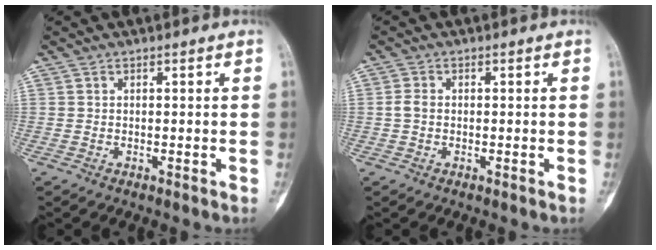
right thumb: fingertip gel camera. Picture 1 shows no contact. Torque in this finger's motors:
{"motor_torque": [-0.06, -0.05, 0.16, -0.16, 0.04]}